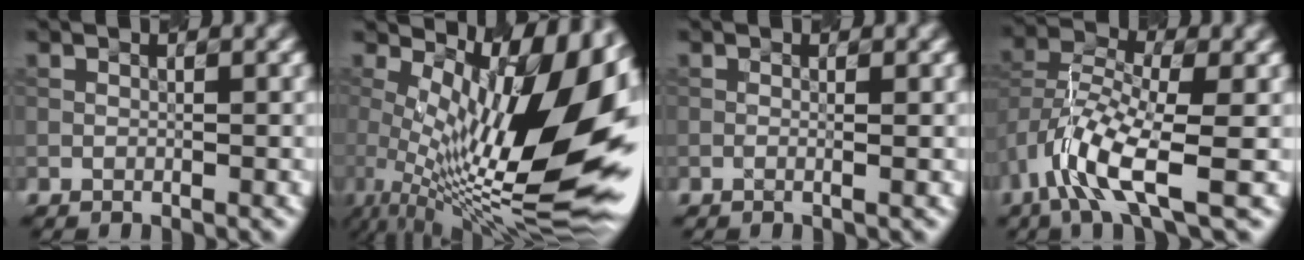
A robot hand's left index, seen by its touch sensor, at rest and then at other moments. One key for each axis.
{"total": 14.5, "fx": 2.3, "fy": 4.9, "fz": 13.4, "tx": -0.191, "ty": -0.009, "tz": 0.046}
{"total": 0.9, "fx": 0.0, "fy": 0.3, "fz": 0.8, "tx": -0.013, "ty": -0.004, "tz": -0.006}
{"total": 7.3, "fx": -3.3, "fy": 2.6, "fz": 6.0, "tx": -0.120, "ty": -0.001, "tz": -0.075}